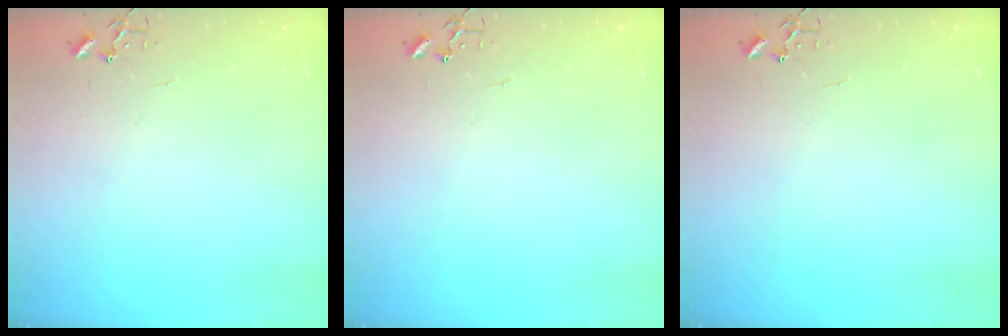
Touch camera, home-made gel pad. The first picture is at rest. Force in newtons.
{"total": 0.0}
{"total": 0.0}